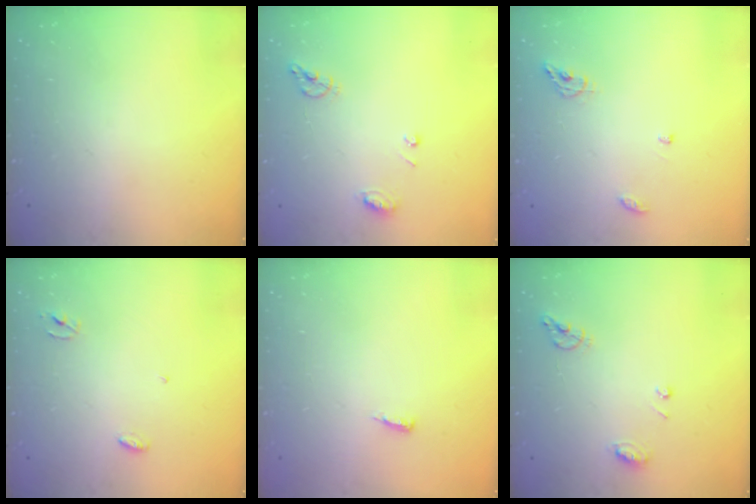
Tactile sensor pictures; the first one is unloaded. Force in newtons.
{"total": 7.5, "press": 7.4, "slide": 0.9}
{"total": 6.4, "press": 6.4, "slide": 0.1}
{"total": 3.3, "press": 3.3, "slide": 0.3}
{"total": 4.9, "press": 4.9, "slide": 0.5}
{"total": 7.5, "press": 7.4, "slide": 0.9}